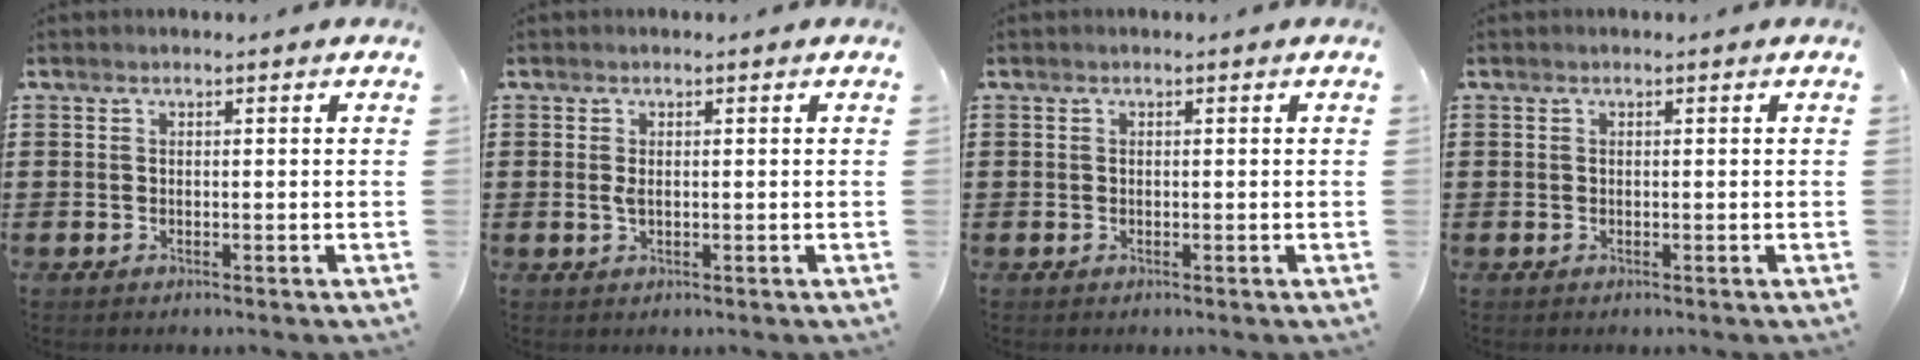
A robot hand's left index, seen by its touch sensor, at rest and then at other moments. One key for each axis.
{"total": 1.4, "fx": 0.0, "fy": 0.6, "fz": 1.2, "tx": -0.033, "ty": -0.001, "tz": -0.004}
{"total": 0.0}
{"total": 0.0}